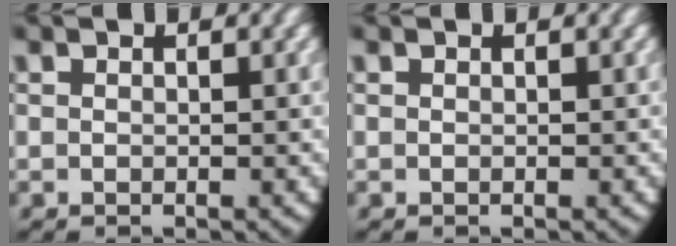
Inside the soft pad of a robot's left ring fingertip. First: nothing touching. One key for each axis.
{"total": 0.0}